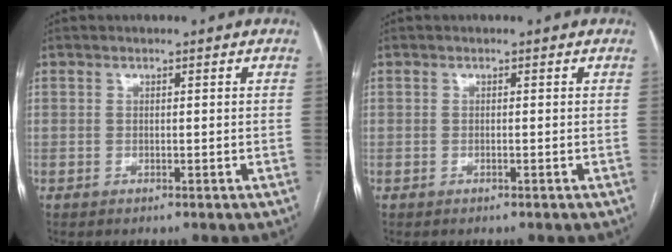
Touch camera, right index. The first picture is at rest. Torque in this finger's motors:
{"motor_torque": [0.08, 0.05, 0.01, 0.00]}